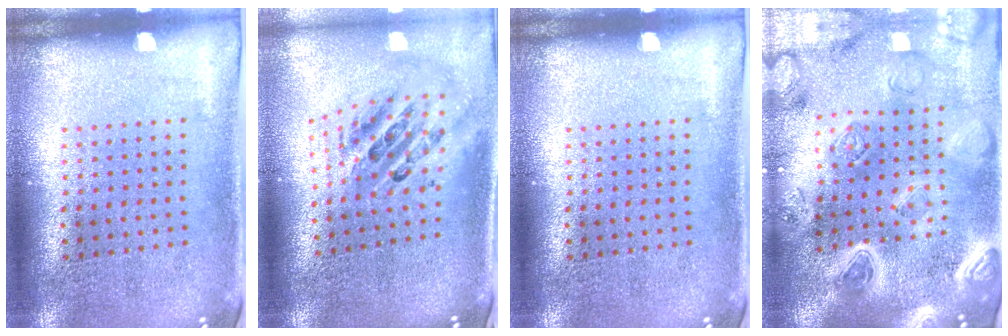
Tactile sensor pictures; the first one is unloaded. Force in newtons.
{"total": 2.4, "press": 1.7, "slide": 1.7}
{"total": 0.0}
{"total": 4.6, "press": 4.0, "slide": 2.2}